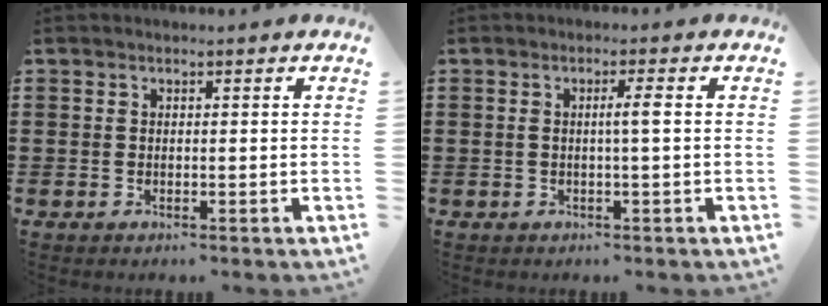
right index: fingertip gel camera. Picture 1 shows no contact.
{"total": 2.3, "force": [0.0, -0.2, 2.3], "torque": [-0.042, -0.002, -0.005]}